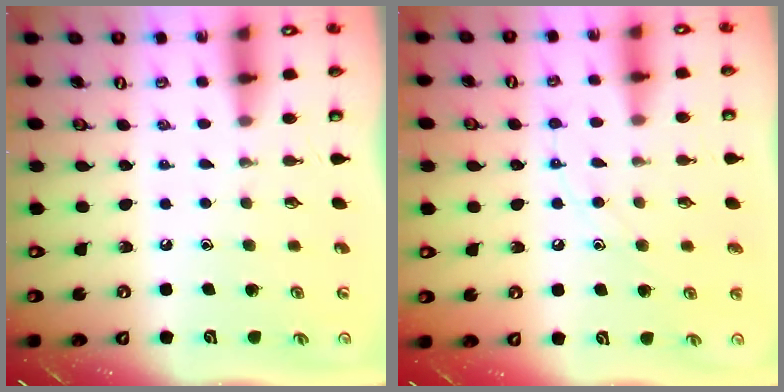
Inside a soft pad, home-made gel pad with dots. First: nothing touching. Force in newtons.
{"total": 7.8, "press": 7.8, "slide": 0.7}